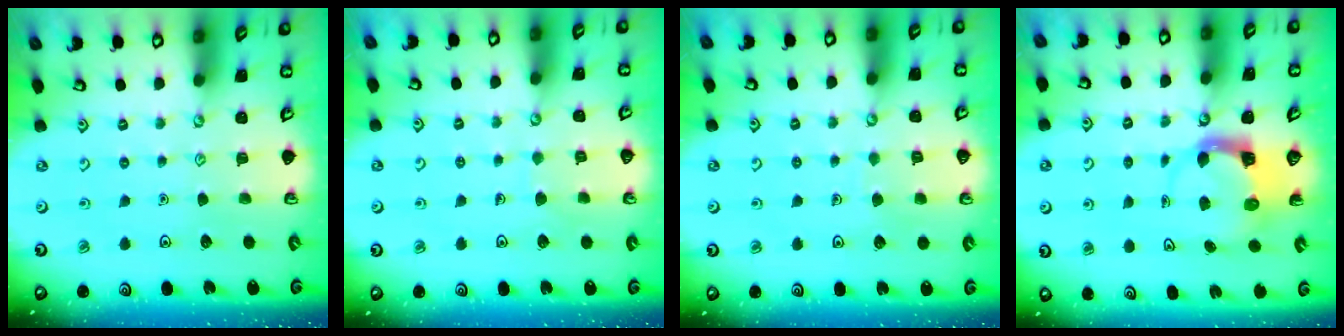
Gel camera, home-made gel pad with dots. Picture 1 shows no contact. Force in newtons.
{"total": 4.9, "press": 4.8, "slide": 0.3}
{"total": 4.0, "press": 3.9, "slide": 0.3}
{"total": 3.7, "press": 3.6, "slide": 0.5}